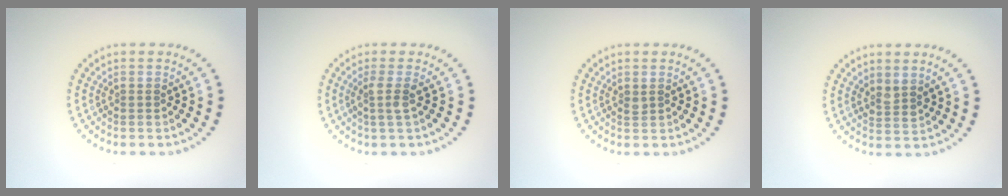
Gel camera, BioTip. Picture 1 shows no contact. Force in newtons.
{"total": 1.8, "press": 1.4, "slide": 1.2}
{"total": 0.6, "press": 0.6, "slide": 0.3}
{"total": 1.4, "press": 1.1, "slide": 0.8}